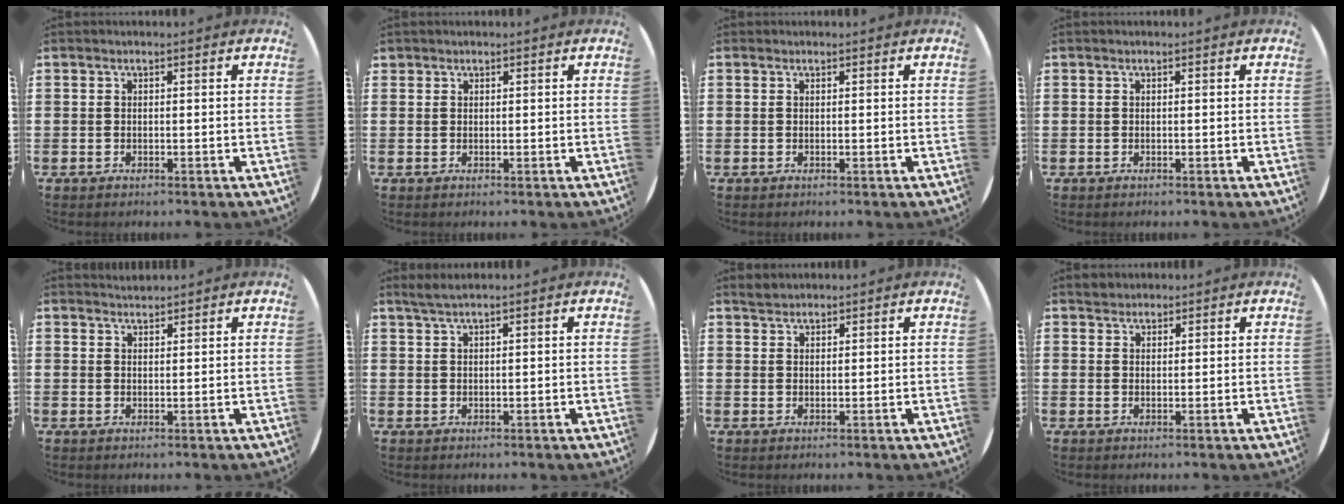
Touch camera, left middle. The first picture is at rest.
{"total": 0.6, "force": [0.5, 0.2, -0.1], "torque": [0.003, 0.004, 0.010]}
{"total": 0.0}
{"total": 0.0}
{"total": 1.5, "force": [1.5, 0.2, -0.1], "torque": [0.002, 0.002, 0.028]}
{"total": 1.6, "force": [1.3, -0.1, 0.9], "torque": [-0.018, 0.002, 0.023]}
{"total": 1.4, "force": [1.4, 0.4, 0.0], "torque": [0.006, -0.001, 0.025]}
{"total": 1.5, "force": [1.4, 0.5, -0.2], "torque": [0.008, 0.000, 0.027]}